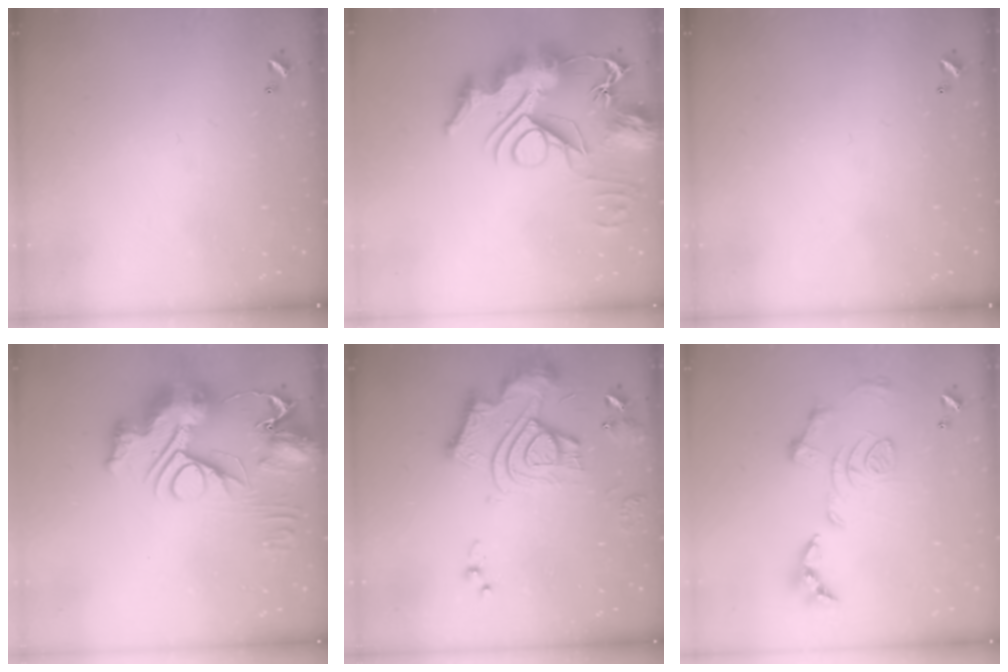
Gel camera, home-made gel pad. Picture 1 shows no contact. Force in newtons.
{"total": 24.6, "press": 24.5, "slide": 2.2}
{"total": 0.0}
{"total": 20.0, "press": 19.9, "slide": 1.9}
{"total": 19.6, "press": 19.5, "slide": 2.1}
{"total": 1.6, "press": 0.9, "slide": 1.3}